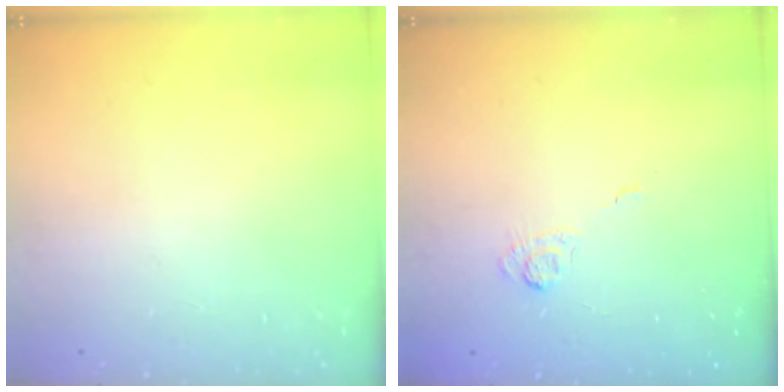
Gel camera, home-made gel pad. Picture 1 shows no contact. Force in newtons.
{"total": 2.8, "press": 2.4, "slide": 1.4}